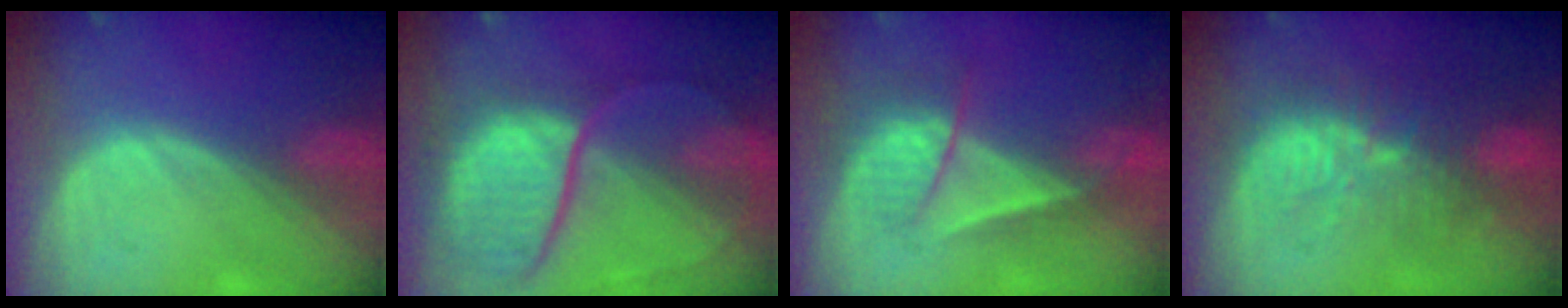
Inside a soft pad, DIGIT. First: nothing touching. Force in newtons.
{"total": 11.7, "press": 9.7, "slide": 6.5}
{"total": 7.1, "press": 6.1, "slide": 3.7}
{"total": 10.1, "press": 9.3, "slide": 4.0}